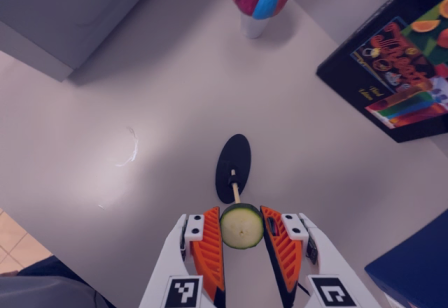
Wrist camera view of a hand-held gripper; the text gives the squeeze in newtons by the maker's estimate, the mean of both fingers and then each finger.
{"total": 8.7, "left": 8.9, "right": 8.6}